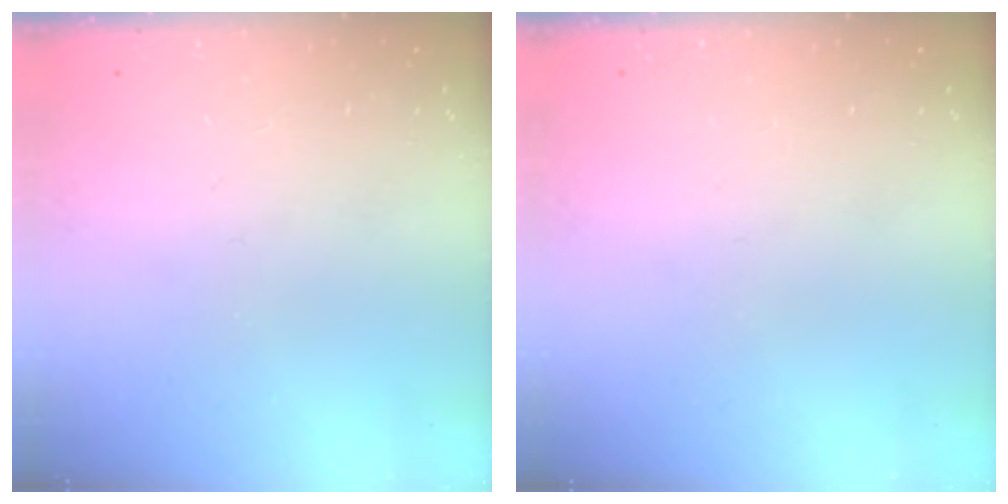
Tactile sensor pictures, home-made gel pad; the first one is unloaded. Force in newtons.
{"total": 0.0}